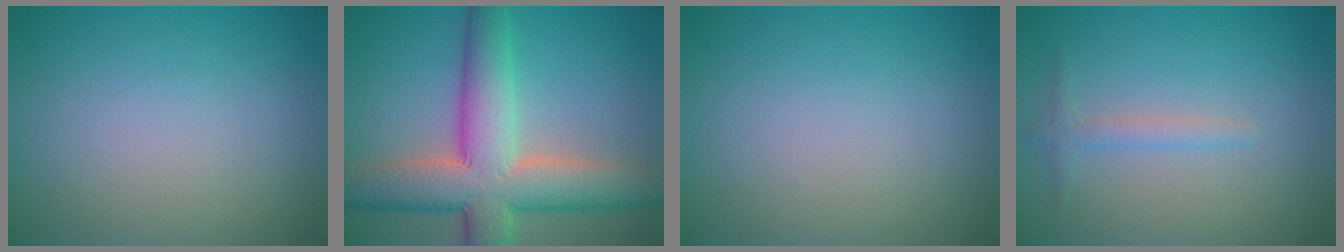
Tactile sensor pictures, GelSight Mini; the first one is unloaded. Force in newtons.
{"total": 10.3, "press": 10.2, "slide": 0.6}
{"total": 0.0}
{"total": 1.4, "press": 1.4, "slide": 0.0}